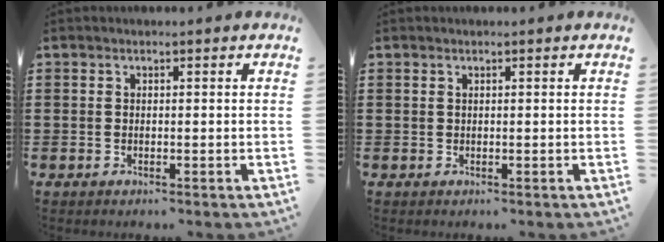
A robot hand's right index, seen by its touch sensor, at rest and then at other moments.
{"total": 0.0}